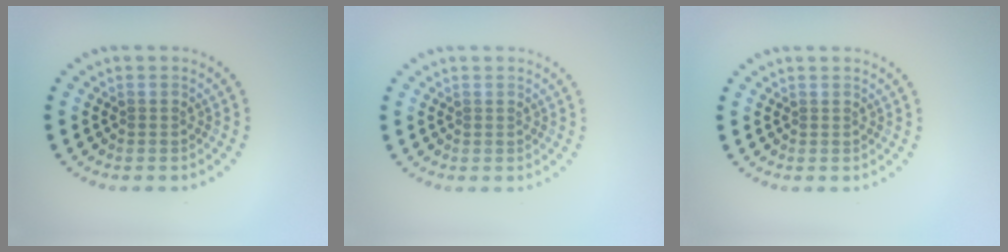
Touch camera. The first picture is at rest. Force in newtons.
{"total": 0.0}
{"total": 0.0}